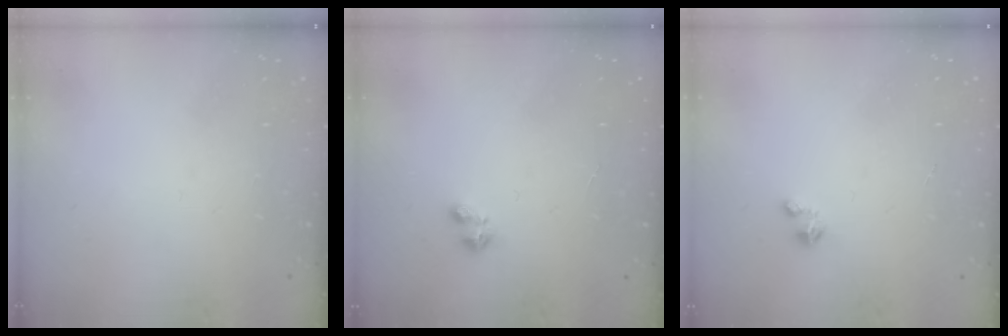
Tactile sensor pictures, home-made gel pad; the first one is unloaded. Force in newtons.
{"total": 2.2, "press": 2.2, "slide": 0.4}
{"total": 1.4, "press": 1.4, "slide": 0.2}